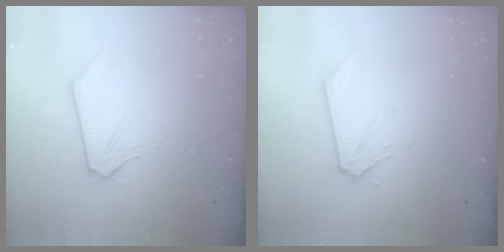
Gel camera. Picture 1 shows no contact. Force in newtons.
{"total": 0.0}